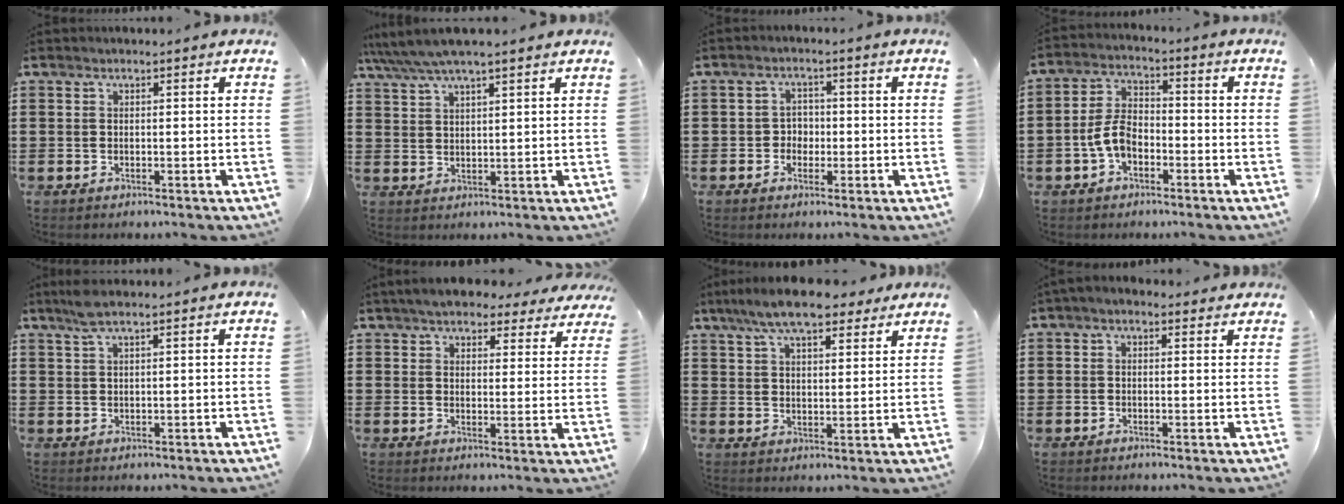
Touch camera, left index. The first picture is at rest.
{"total": 4.7, "force": [3.9, 0.6, 2.5], "torque": [-0.060, -0.007, 0.069]}
{"total": 2.6, "force": [-0.8, 2.2, 1.0], "torque": [-0.027, 0.007, -0.020]}
{"total": 5.9, "force": [-2.5, 3.5, 4.0], "torque": [-0.106, 0.003, -0.056]}
{"total": 3.0, "force": [2.1, 0.4, 2.1], "torque": [-0.047, 0.003, 0.037]}
{"total": 5.2, "force": [4.8, 1.2, 1.7], "torque": [-0.044, -0.011, 0.085]}
{"total": 9.2, "force": [7.4, 2.4, 4.9], "torque": [-0.116, -0.006, 0.138]}
{"total": 1.3, "force": [0.4, 0.8, 0.9], "torque": [-0.019, 0.006, 0.007]}